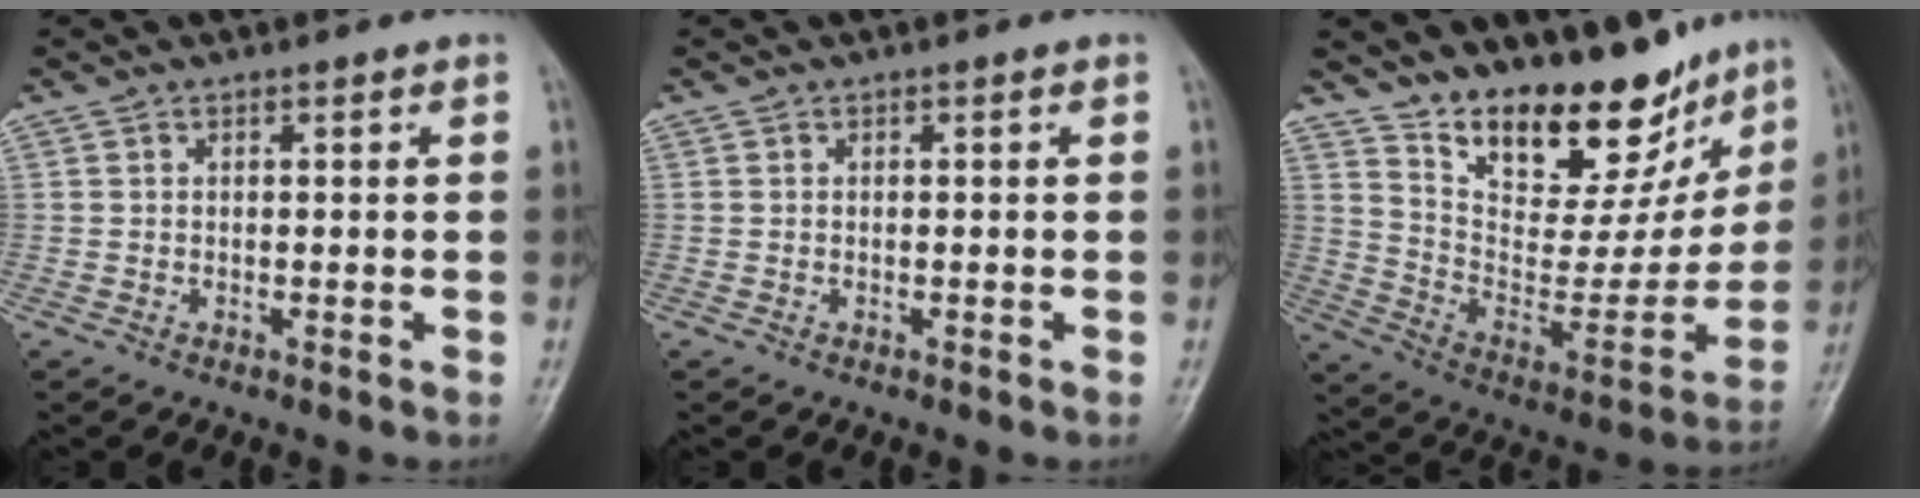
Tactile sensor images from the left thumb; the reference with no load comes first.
{"total": 0.0}
{"total": 21.7, "force": [16.6, 9.2, 10.6], "torque": [-0.106, -0.101, 0.269]}